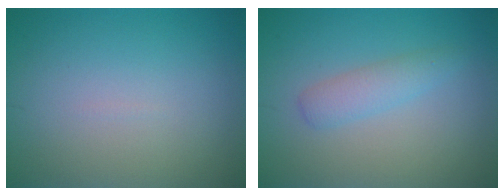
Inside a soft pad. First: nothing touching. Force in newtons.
{"total": 2.0, "press": 2.0, "slide": 0.1}